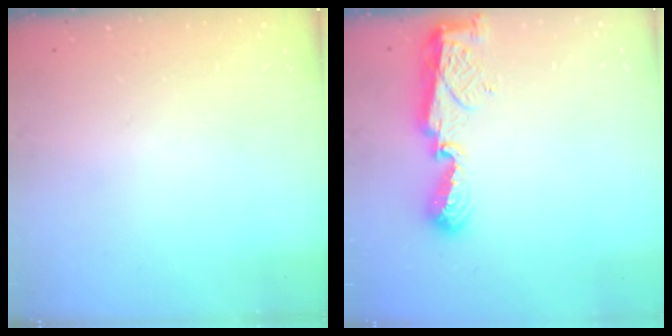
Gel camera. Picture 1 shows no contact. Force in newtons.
{"total": 7.3, "press": 7.3, "slide": 0.7}